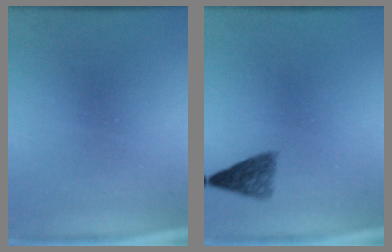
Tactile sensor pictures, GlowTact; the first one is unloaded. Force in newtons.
{"total": 2.9}